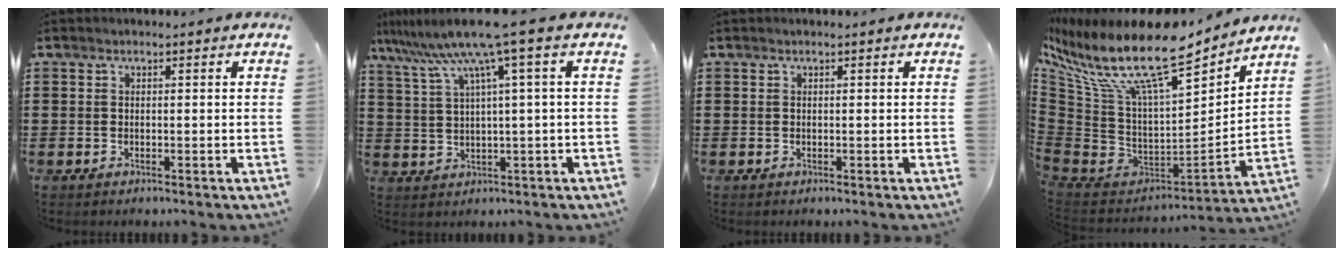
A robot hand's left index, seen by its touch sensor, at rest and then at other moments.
{"total": 8.7, "force": [4.6, -0.7, 7.4], "torque": [-0.169, -0.027, 0.071]}
{"total": 0.0}
{"total": 14.9, "force": [9.8, 4.4, 10.3], "torque": [-0.228, -0.074, 0.154]}